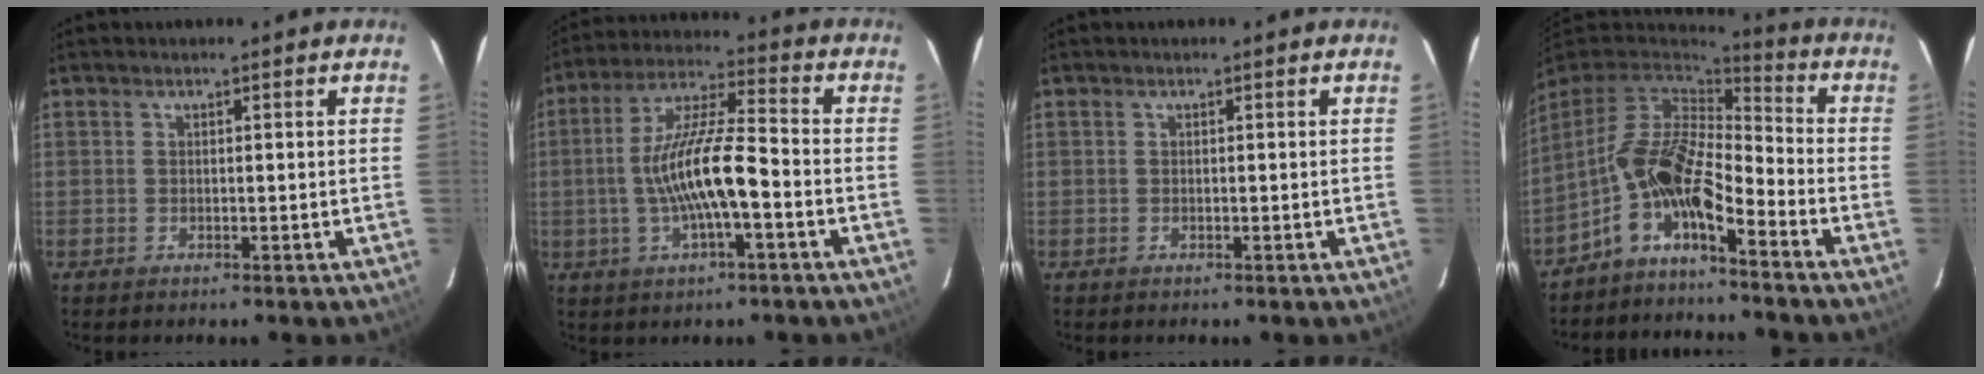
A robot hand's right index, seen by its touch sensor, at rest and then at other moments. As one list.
[{"total": 12.7, "force": [-3.0, 2.3, 12.2], "torque": [-0.237, 0.008, -0.054]}, {"total": 0.0}, {"total": 11.4, "force": [-6.1, 3.7, 8.9], "torque": [-0.177, 0.010, -0.129]}]